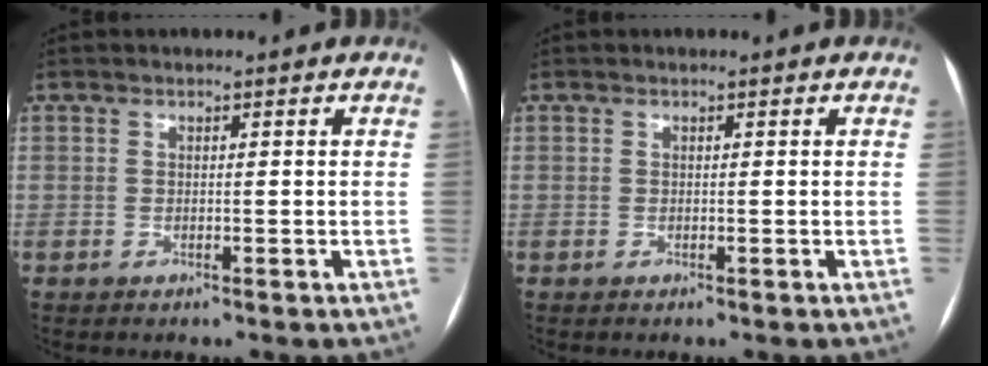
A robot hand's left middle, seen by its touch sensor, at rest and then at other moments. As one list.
[{"total": 0.0}]